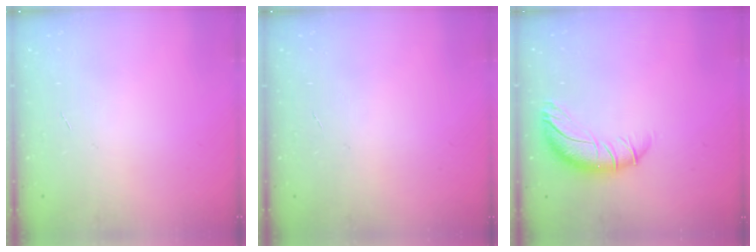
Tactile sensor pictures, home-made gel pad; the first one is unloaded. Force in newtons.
{"total": 0.0}
{"total": 10.9, "press": 10.7, "slide": 1.9}